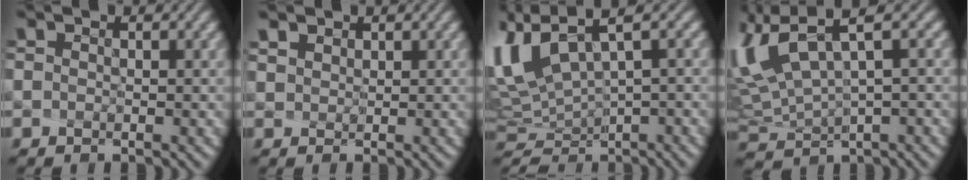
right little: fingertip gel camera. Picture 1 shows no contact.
{"total": 1.3, "force": [1.2, 0.4, 0.4], "torque": [-0.038, -0.020, 0.043]}
{"total": 4.7, "force": [1.4, 1.2, 4.3], "torque": [-0.128, -0.022, 0.055]}
{"total": 6.2, "force": [2.5, 1.6, 5.5], "torque": [-0.158, -0.011, 0.078]}